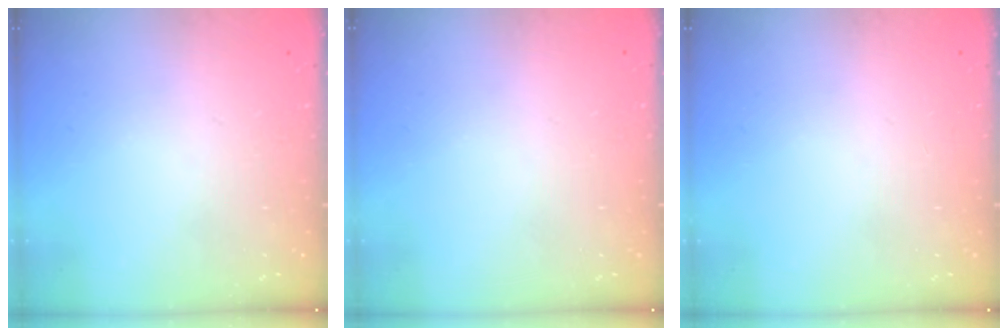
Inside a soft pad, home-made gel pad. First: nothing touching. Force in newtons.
{"total": 0.6, "press": 0.6, "slide": 0.2}
{"total": 0.0}